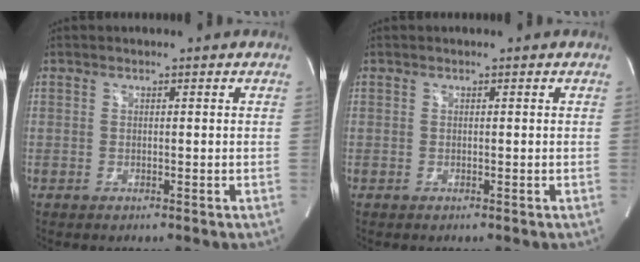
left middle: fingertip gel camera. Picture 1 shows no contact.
{"total": 0.0}